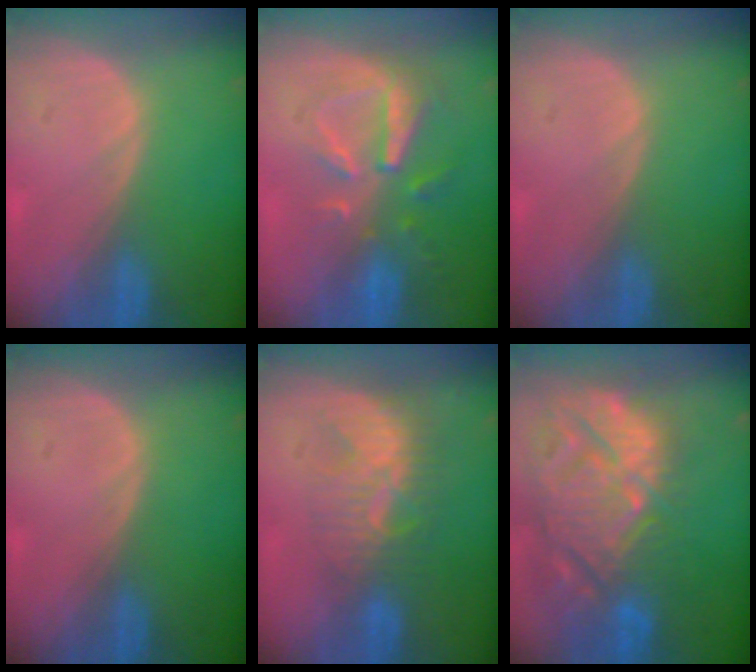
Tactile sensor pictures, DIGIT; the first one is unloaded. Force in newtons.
{"total": 8.1, "press": 7.3, "slide": 3.5}
{"total": 0.0}
{"total": 0.0}
{"total": 8.1, "press": 7.4, "slide": 3.4}
{"total": 15.0, "press": 12.9, "slide": 7.7}